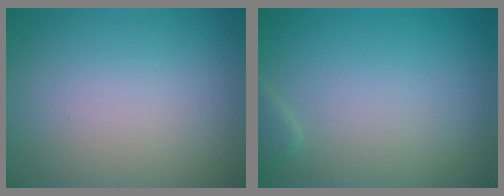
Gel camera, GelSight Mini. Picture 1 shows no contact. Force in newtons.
{"total": 0.8, "press": 0.8, "slide": 0.0}